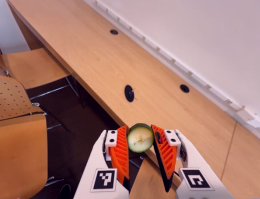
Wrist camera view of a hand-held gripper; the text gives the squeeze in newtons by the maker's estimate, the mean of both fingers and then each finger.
{"total": 9.9, "left": 10.6, "right": 9.3}